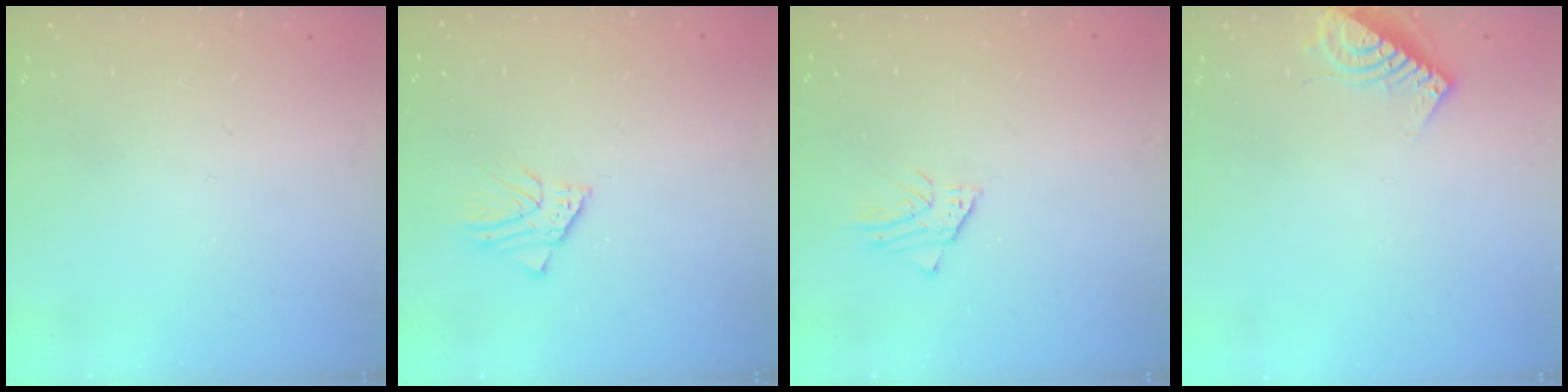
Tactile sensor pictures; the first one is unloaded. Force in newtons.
{"total": 1.4, "press": 1.4, "slide": 0.1}
{"total": 1.1, "press": 1.1, "slide": 0.0}
{"total": 7.2, "press": 7.1, "slide": 0.8}